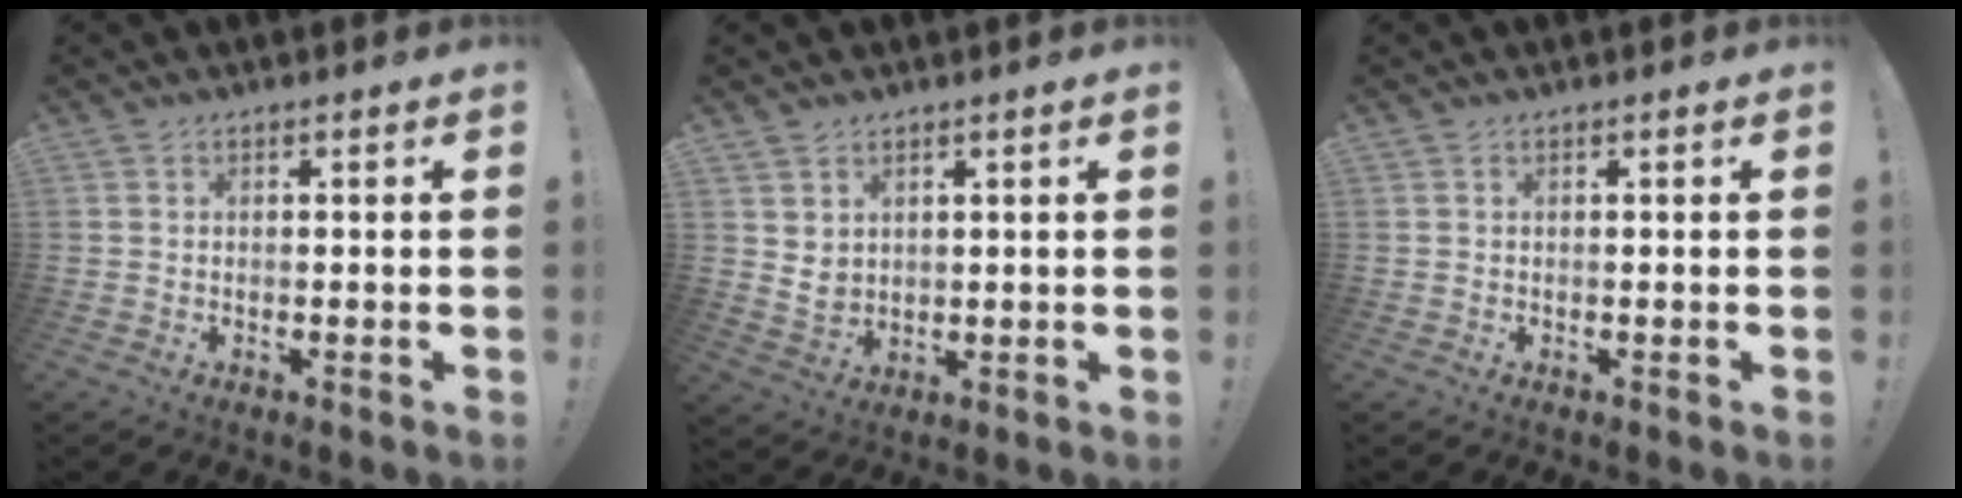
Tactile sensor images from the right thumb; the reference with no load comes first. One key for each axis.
{"total": 4.7, "fx": 2.8, "fy": 3.3, "fz": 1.6, "tx": -0.018, "ty": -0.019, "tz": 0.054}
{"total": 0.0}